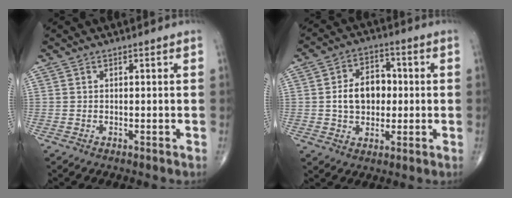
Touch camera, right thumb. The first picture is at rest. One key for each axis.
{"total": 9.8, "fx": 0.2, "fy": 7.1, "fz": 6.7, "tx": -0.082, "ty": 0.017, "tz": 0.000}